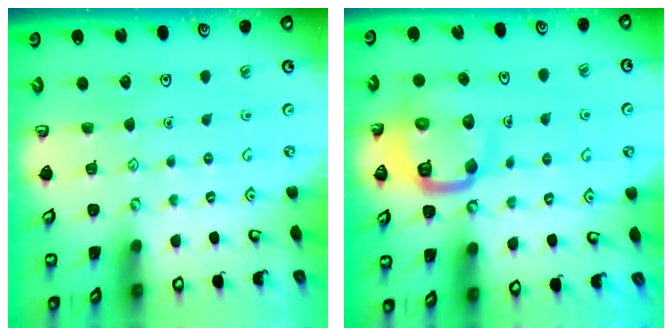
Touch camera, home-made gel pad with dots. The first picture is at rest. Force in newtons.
{"total": 12.6, "press": 12.5, "slide": 1.4}